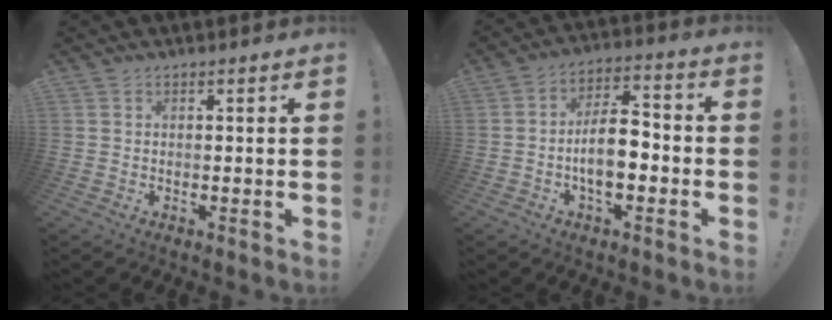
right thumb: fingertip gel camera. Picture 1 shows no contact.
{"total": 11.4, "force": [-3.0, 5.7, 9.4], "torque": [-0.157, 0.015, -0.054]}